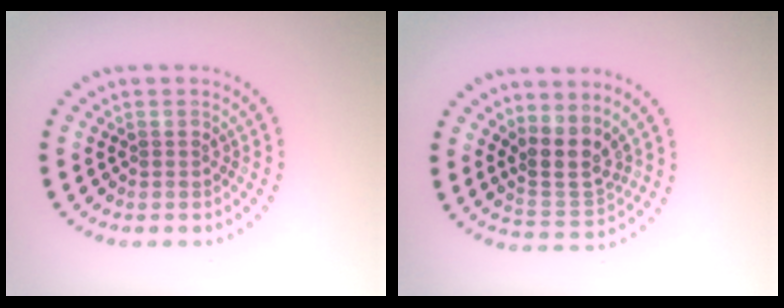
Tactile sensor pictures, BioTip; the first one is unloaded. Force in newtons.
{"total": 3.2, "press": 2.5, "slide": 2.0}